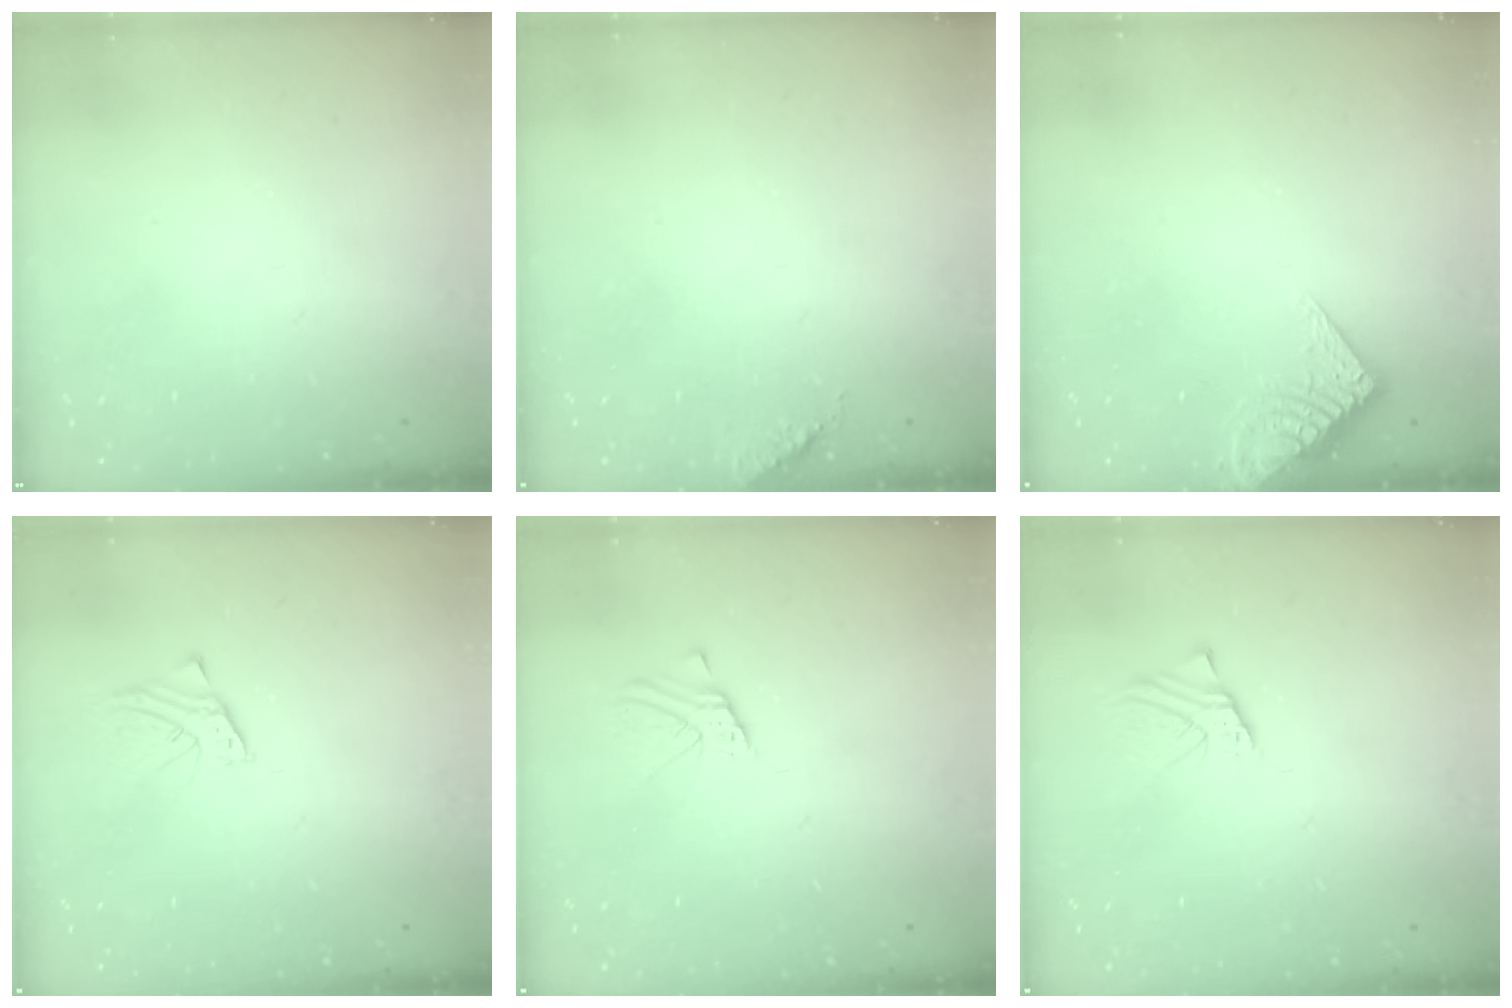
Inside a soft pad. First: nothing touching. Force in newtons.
{"total": 6.8, "press": 6.7, "slide": 0.9}
{"total": 9.4, "press": 9.3, "slide": 1.0}
{"total": 3.1, "press": 3.1, "slide": 0.2}
{"total": 2.4, "press": 2.4, "slide": 0.2}
{"total": 1.5, "press": 1.5, "slide": 0.1}